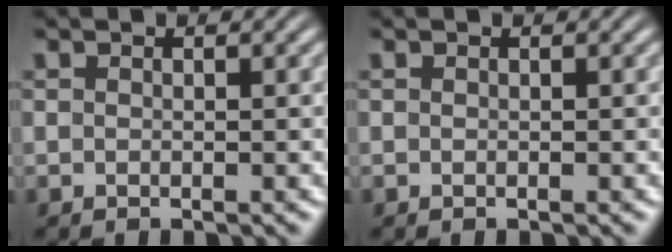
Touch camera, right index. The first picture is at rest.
{"total": 0.0}